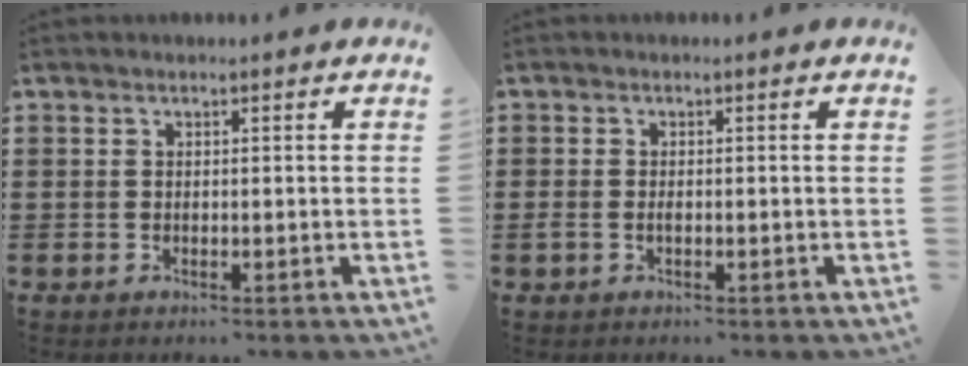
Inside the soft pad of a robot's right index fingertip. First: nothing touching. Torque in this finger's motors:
{"motor_torque": [1.10, 1.03, 0.02, 0.04]}